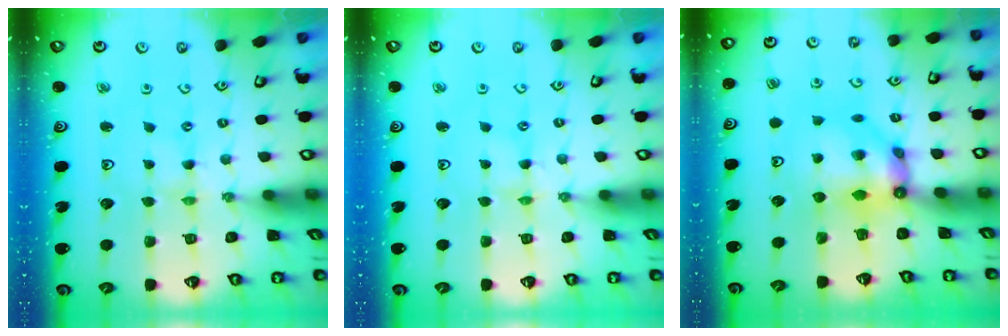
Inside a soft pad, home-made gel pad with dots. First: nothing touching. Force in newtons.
{"total": 1.0, "press": 1.0, "slide": 0.2}
{"total": 9.4, "press": 9.4, "slide": 0.6}